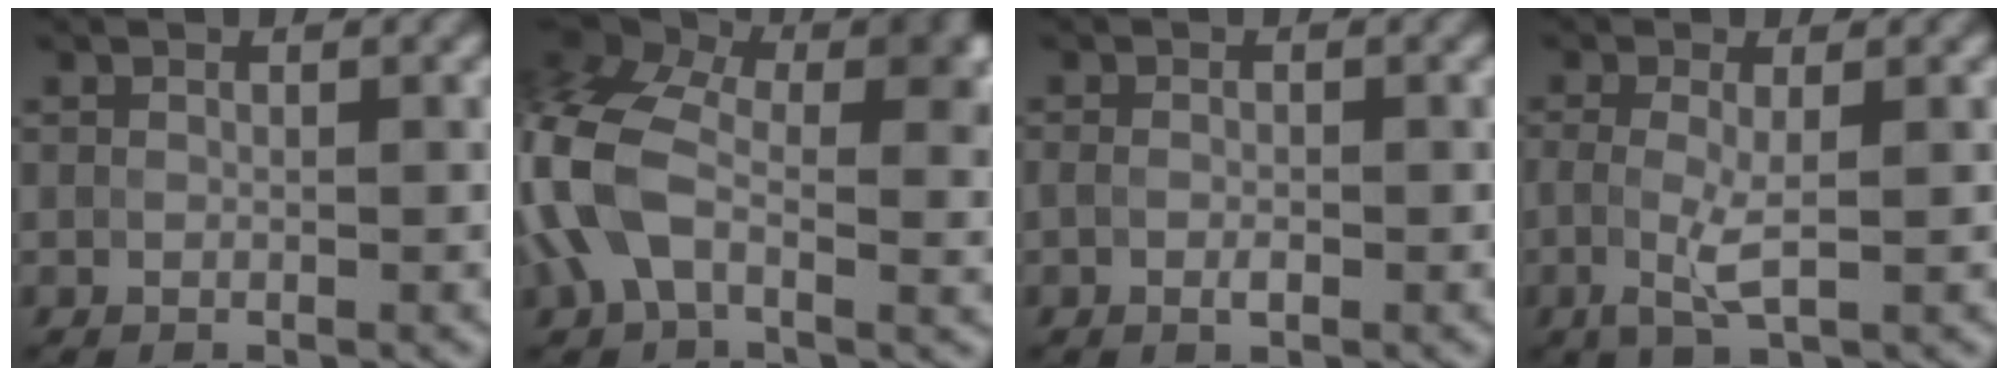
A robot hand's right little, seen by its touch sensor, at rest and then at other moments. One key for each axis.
{"total": 12.4, "fx": -0.5, "fy": 7.9, "fz": 9.6, "tx": -0.217, "ty": 0.002, "tz": -0.028}
{"total": 1.1, "fx": -0.4, "fy": 0.5, "fz": 0.8, "tx": -0.018, "ty": -0.004, "tz": -0.006}
{"total": 2.4, "fx": -0.3, "fy": 0.4, "fz": 2.4, "tx": -0.055, "ty": -0.007, "tz": -0.002}